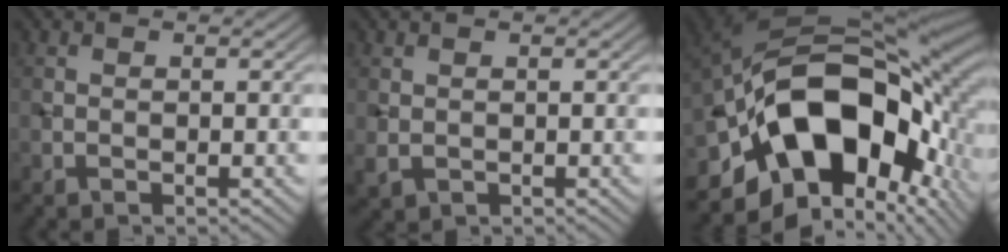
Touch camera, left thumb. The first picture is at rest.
{"total": 1.3, "force": [0.2, 1.0, 0.8], "torque": [-0.025, -0.005, 0.009]}
{"total": 18.9, "force": [-5.5, 11.4, 14.1], "torque": [-0.254, -0.016, -0.083]}